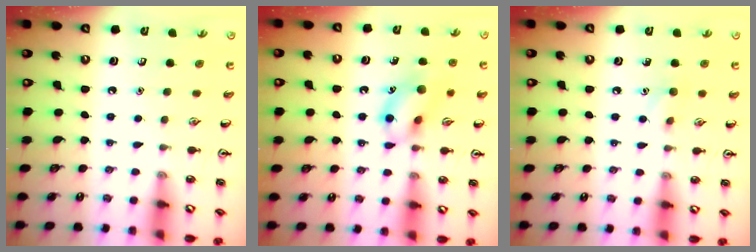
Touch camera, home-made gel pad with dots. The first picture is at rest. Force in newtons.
{"total": 12.0, "press": 11.9, "slide": 1.4}
{"total": 6.3, "press": 6.0, "slide": 1.9}